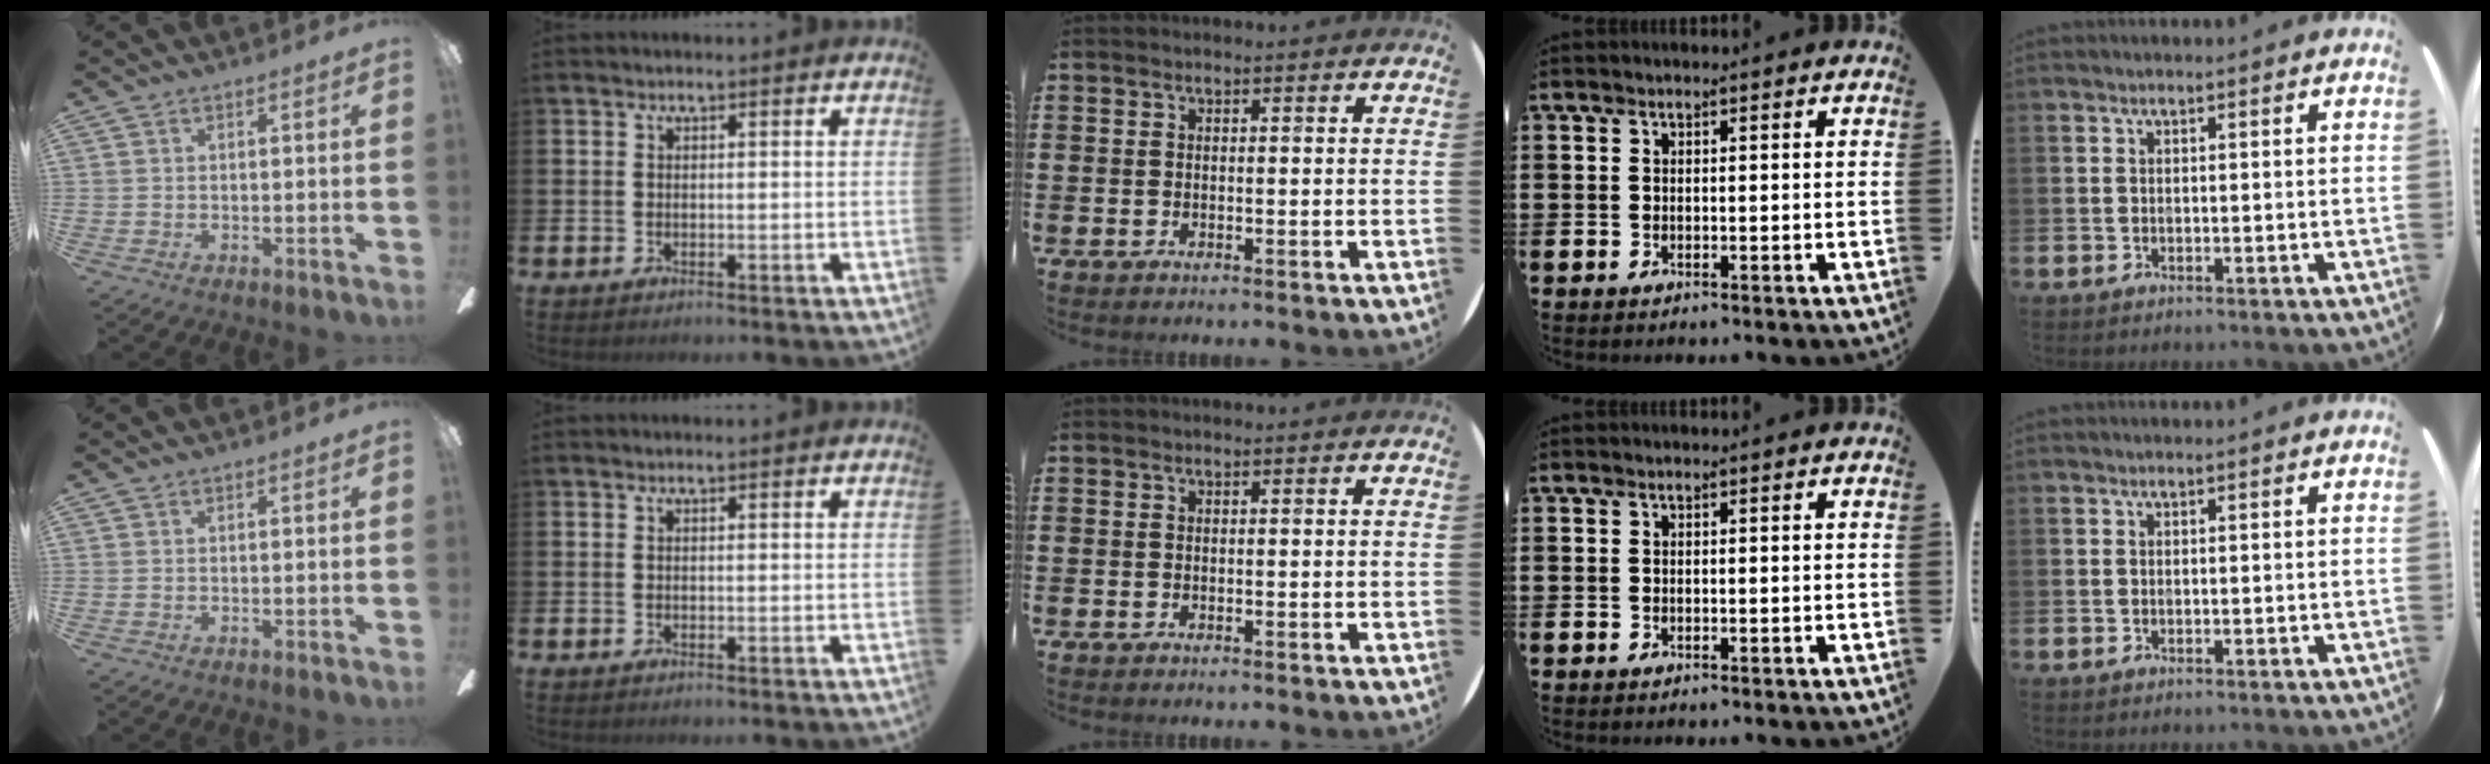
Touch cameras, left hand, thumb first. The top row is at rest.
{}